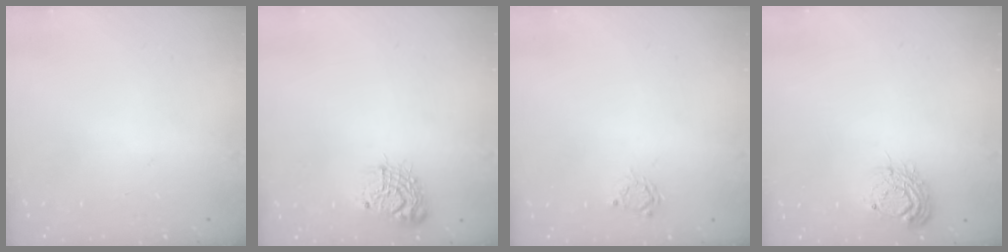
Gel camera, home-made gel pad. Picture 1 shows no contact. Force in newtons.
{"total": 11.1, "press": 11.1, "slide": 0.8}
{"total": 3.3, "press": 3.2, "slide": 0.5}
{"total": 11.2, "press": 11.1, "slide": 0.9}